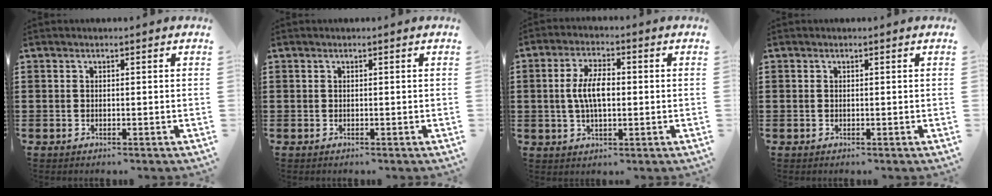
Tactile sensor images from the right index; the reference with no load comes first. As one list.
[{"total": 0.0}, {"total": 6.1, "force": [0.1, 2.5, 5.6], "torque": [-0.119, 0.003, -0.004]}, {"total": 0.0}]